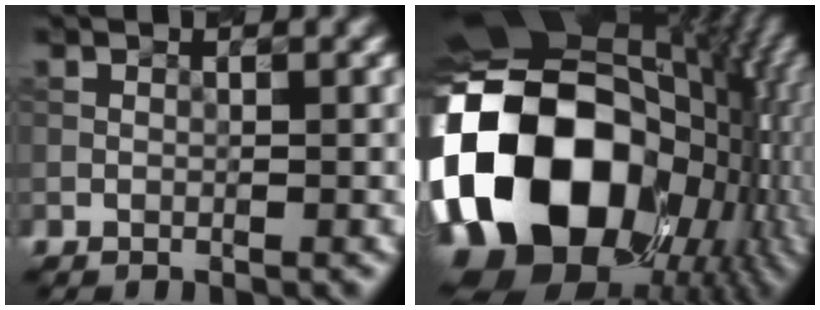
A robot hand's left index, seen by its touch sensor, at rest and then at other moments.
{"total": 22.1, "force": [-3.7, 16.2, 14.7], "torque": [-0.323, -0.032, -0.037]}